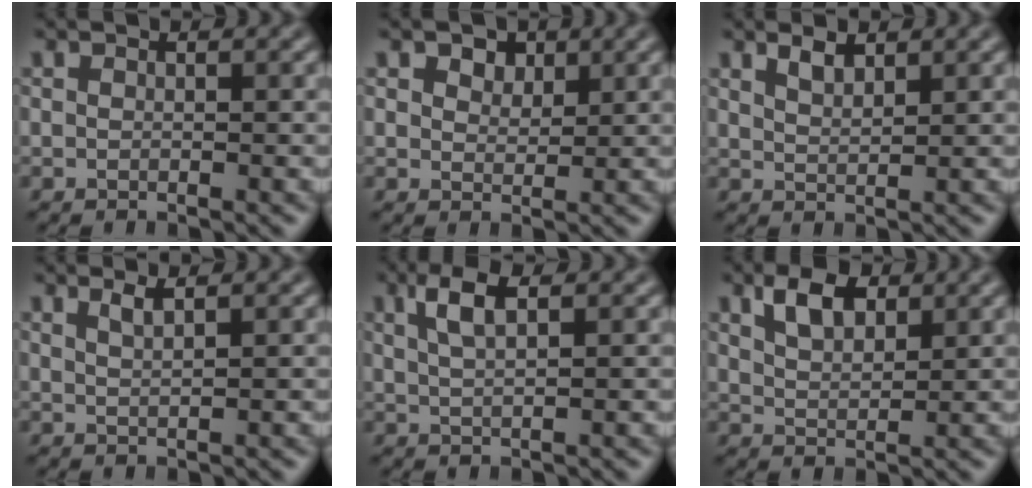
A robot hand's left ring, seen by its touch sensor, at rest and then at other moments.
{"total": 2.4, "force": [1.6, 1.4, 1.1], "torque": [-0.019, -0.002, 0.019]}
{"total": 1.6, "force": [1.3, 0.4, 0.8], "torque": [-0.017, -0.001, 0.026]}
{"total": 1.5, "force": [1.0, 0.4, 1.0], "torque": [-0.011, 0.002, 0.014]}
{"total": 3.1, "force": [1.6, 1.0, 2.5], "torque": [-0.049, 0.004, 0.029]}
{"total": 3.3, "force": [2.0, 1.7, 2.1], "torque": [-0.043, 0.003, 0.038]}